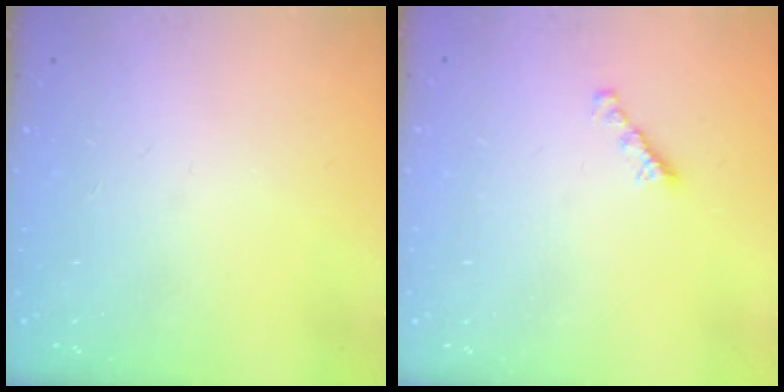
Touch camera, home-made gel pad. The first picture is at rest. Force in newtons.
{"total": 2.7, "press": 2.6, "slide": 0.7}